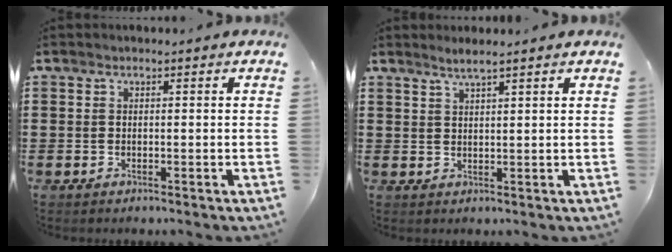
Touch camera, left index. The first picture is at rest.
{"total": 2.1, "force": [1.8, -0.3, 1.0], "torque": [-0.023, 0.001, 0.033]}